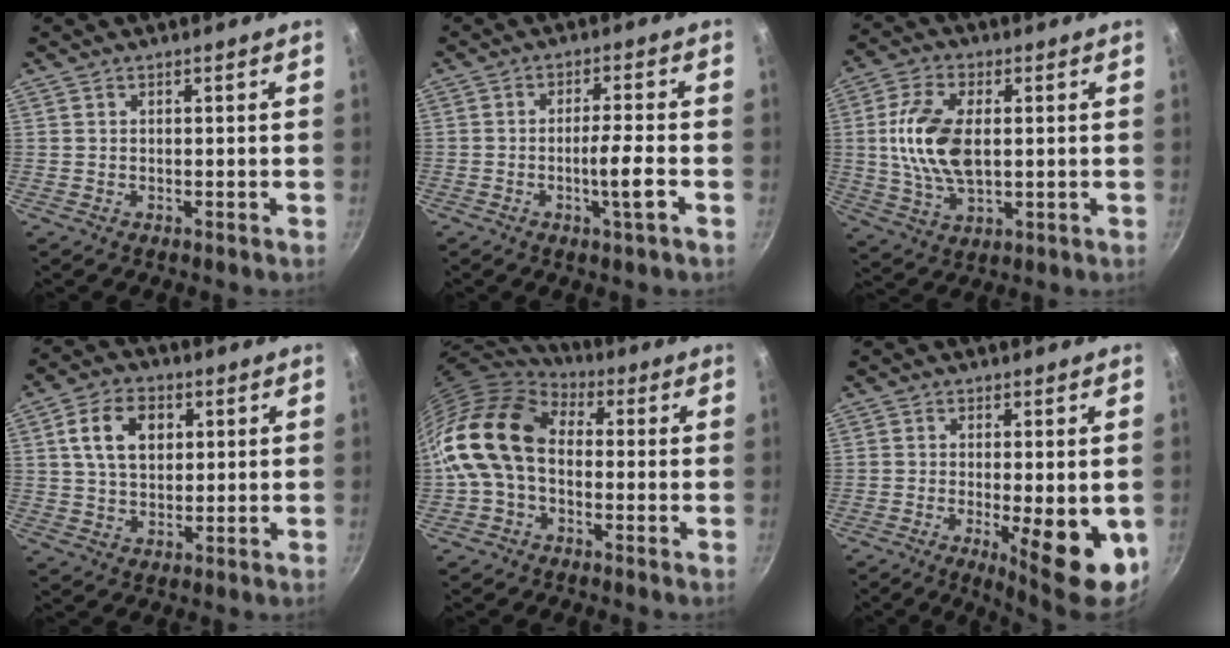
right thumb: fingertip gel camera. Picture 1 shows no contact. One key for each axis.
{"total": 5.4, "fx": -2.0, "fy": 0.2, "fz": 5.0, "tx": -0.089, "ty": 0.014, "tz": -0.036}
{"total": 13.0, "fx": 1.1, "fy": 7.2, "fz": 10.7, "tx": -0.201, "ty": 0.006, "tz": 0.021}
{"total": 9.8, "fx": 2.7, "fy": 6.7, "fz": 6.6, "tx": -0.102, "ty": 0.004, "tz": 0.043}
{"total": 17.0, "fx": -0.1, "fy": 11.8, "fz": 12.3, "tx": -0.225, "ty": 0.033, "tz": -0.019}
{"total": 12.5, "fx": -3.0, "fy": 3.6, "fz": 11.6, "tx": -0.143, "ty": -0.008, "tz": -0.031}